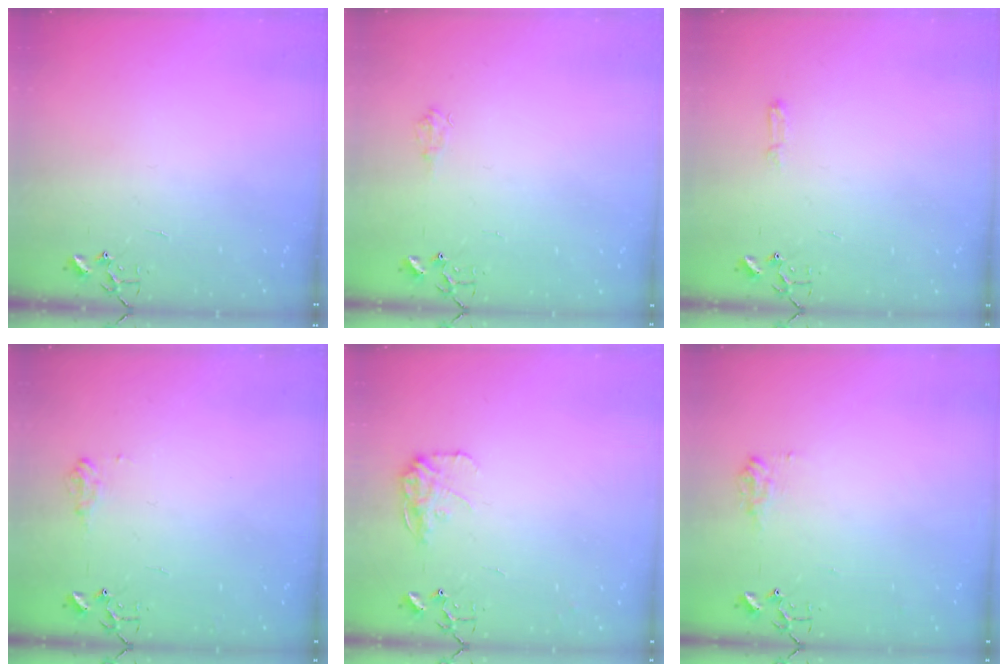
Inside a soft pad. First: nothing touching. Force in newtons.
{"total": 6.1, "press": 6.1, "slide": 0.8}
{"total": 3.8, "press": 3.8, "slide": 0.5}
{"total": 6.9, "press": 6.8, "slide": 1.0}
{"total": 10.9, "press": 10.9, "slide": 0.4}
{"total": 8.0, "press": 8.0, "slide": 0.4}